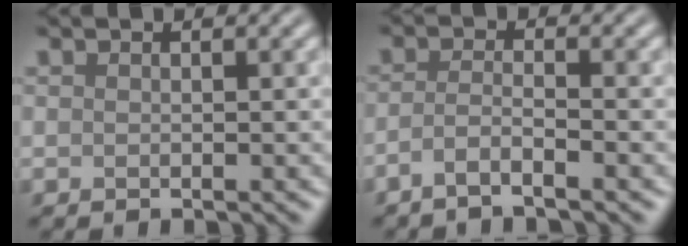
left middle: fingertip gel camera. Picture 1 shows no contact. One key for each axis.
{"total": 2.2, "fx": -1.5, "fy": 0.4, "fz": 1.6, "tx": -0.029, "ty": 0.000, "tz": -0.041}